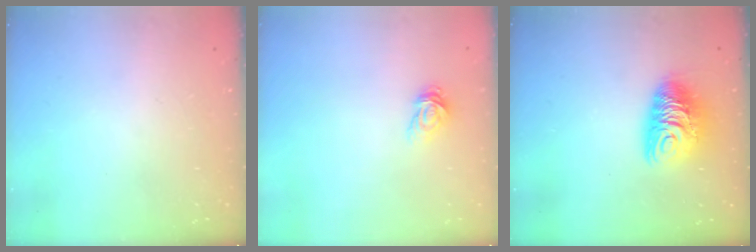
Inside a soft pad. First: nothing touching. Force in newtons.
{"total": 3.8, "press": 3.8, "slide": 0.4}
{"total": 9.5, "press": 9.5, "slide": 1.0}